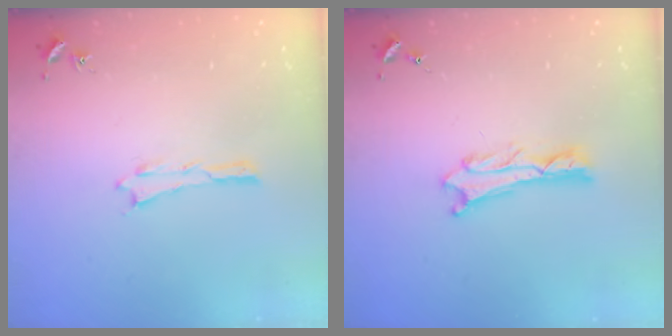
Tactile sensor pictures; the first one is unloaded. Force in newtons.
{"total": 1.2, "press": 1.2, "slide": 0.2}